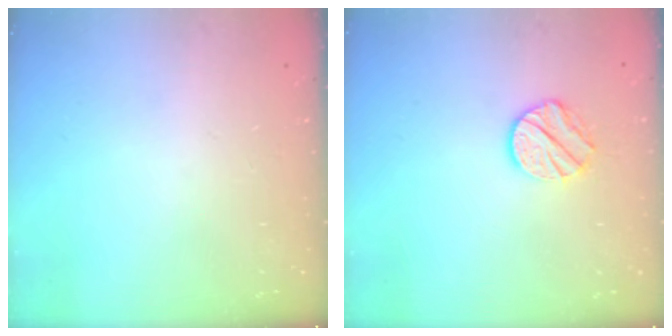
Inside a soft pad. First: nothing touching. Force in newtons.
{"total": 9.3, "press": 9.2, "slide": 0.5}